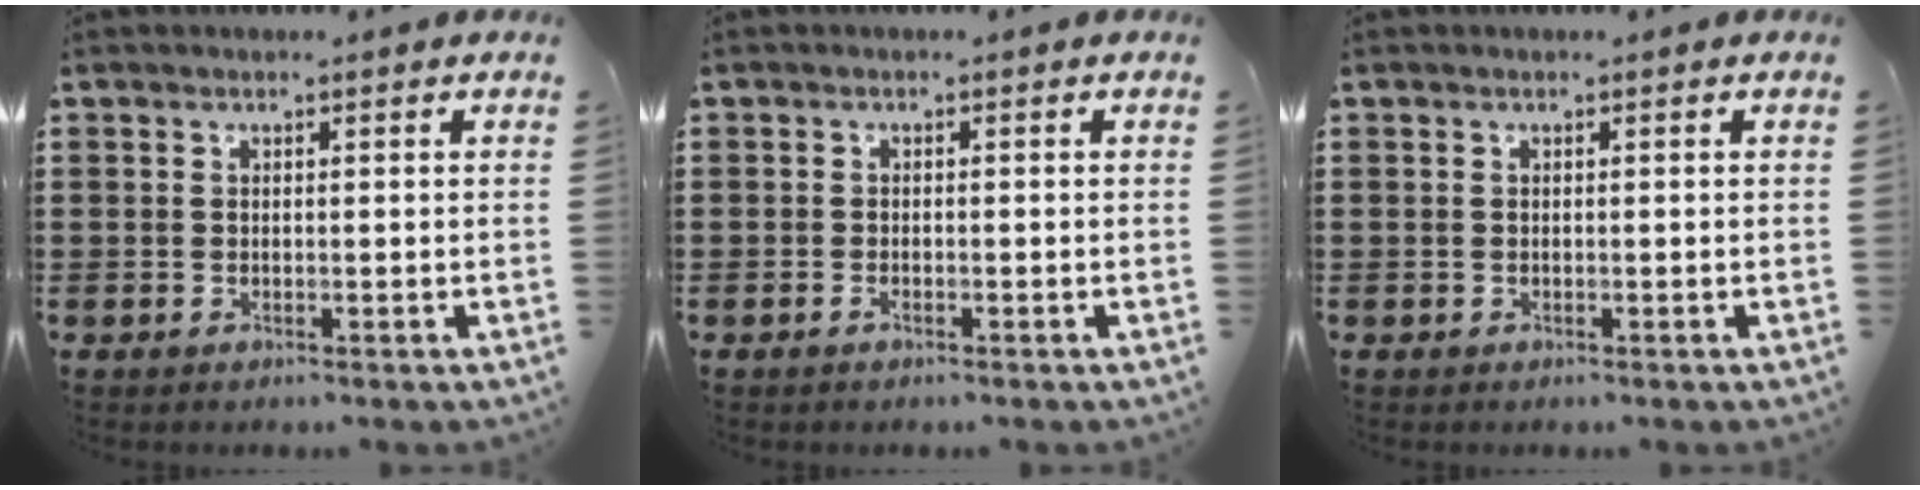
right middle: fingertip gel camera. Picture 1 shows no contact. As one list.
[{"total": 0.8, "force": [-0.6, 0.3, 0.5], "torque": [-0.013, -0.005, -0.010]}, {"total": 0.0}]